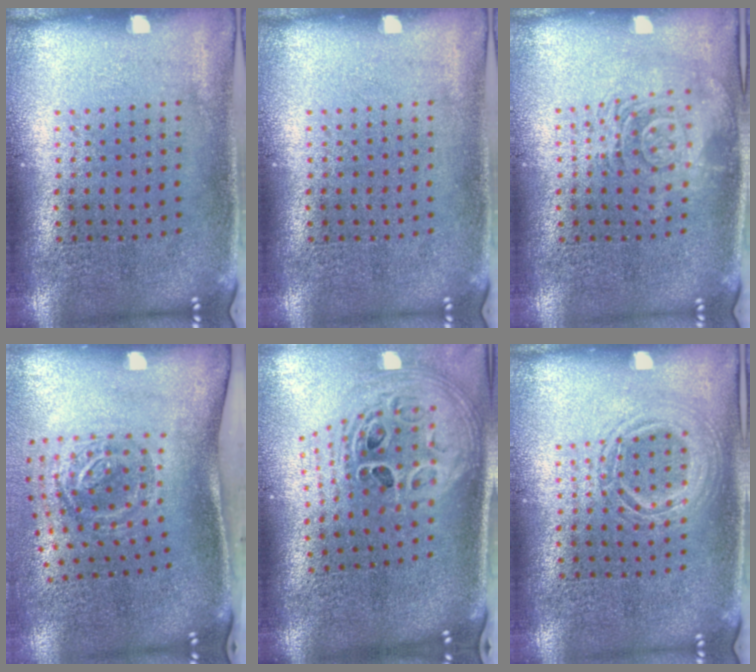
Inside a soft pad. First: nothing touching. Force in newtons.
{"total": 0.0}
{"total": 2.8, "press": 2.7, "slide": 0.4}
{"total": 1.9, "press": 1.2, "slide": 1.6}
{"total": 2.9, "press": 2.0, "slide": 2.0}
{"total": 1.1, "press": 1.0, "slide": 0.1}